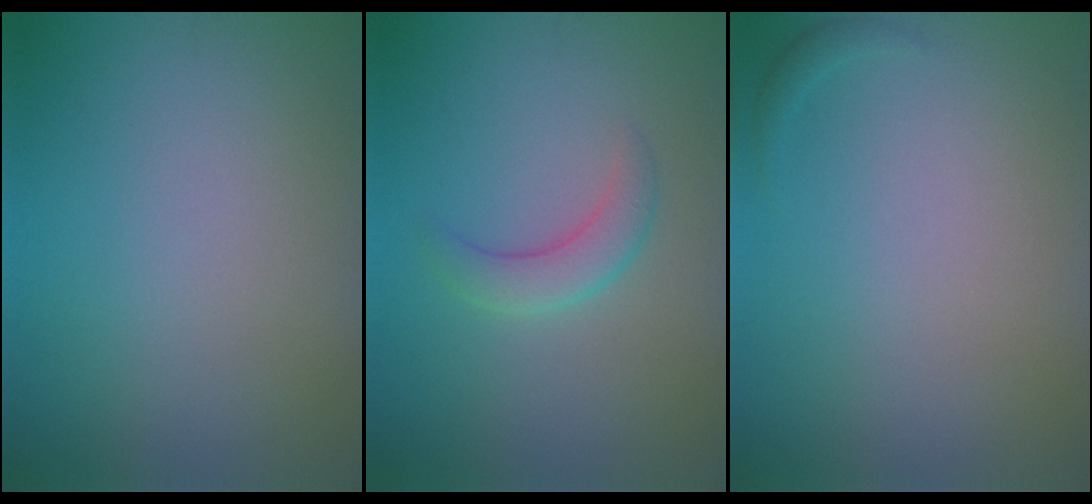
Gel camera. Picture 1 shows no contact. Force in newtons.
{"total": 2.4, "press": 2.4, "slide": 0.1}
{"total": 0.6, "press": 0.6, "slide": 0.1}